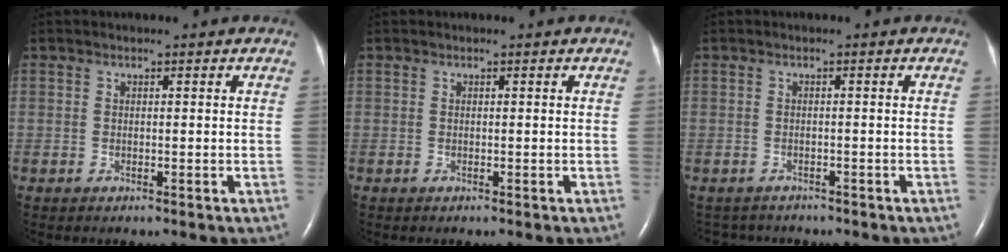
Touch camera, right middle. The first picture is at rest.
{"total": 0.0}
{"total": 3.0, "force": [-2.8, 1.0, -0.2], "torque": [0.001, -0.003, -0.040]}